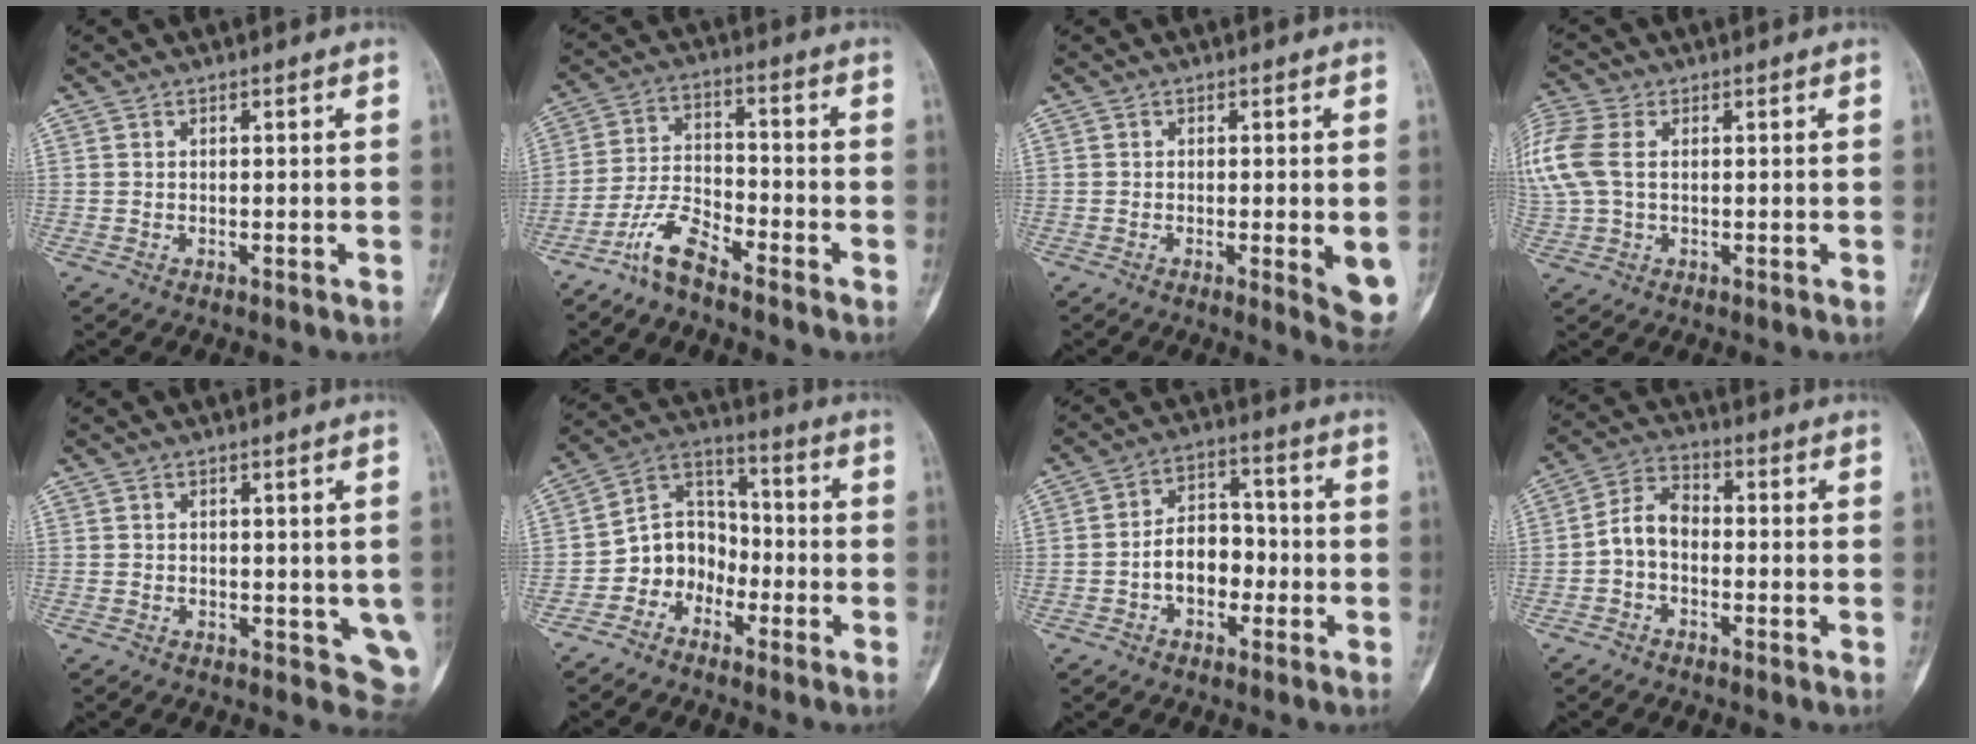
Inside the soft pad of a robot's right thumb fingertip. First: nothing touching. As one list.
[{"total": 7.2, "force": [-5.8, 1.9, 3.7], "torque": [-0.079, 0.043, -0.122]}, {"total": 6.2, "force": [-1.1, 1.6, 5.9], "torque": [-0.070, -0.013, -0.013]}, {"total": 11.7, "force": [2.0, 7.6, 8.7], "torque": [-0.246, 0.021, 0.041]}, {"total": 4.5, "force": [0.0, 2.8, 3.5], "torque": [-0.020, -0.008, 0.007]}, {"total": 9.1, "force": [-4.1, 7.5, 3.1], "torque": [-0.016, 0.070, -0.089]}, {"total": 8.6, "force": [-2.2, 5.9, 5.8], "torque": [-0.064, 0.036, -0.048]}, {"total": 6.3, "force": [-1.4, 4.2, 4.4], "torque": [-0.075, 0.028, -0.039]}]